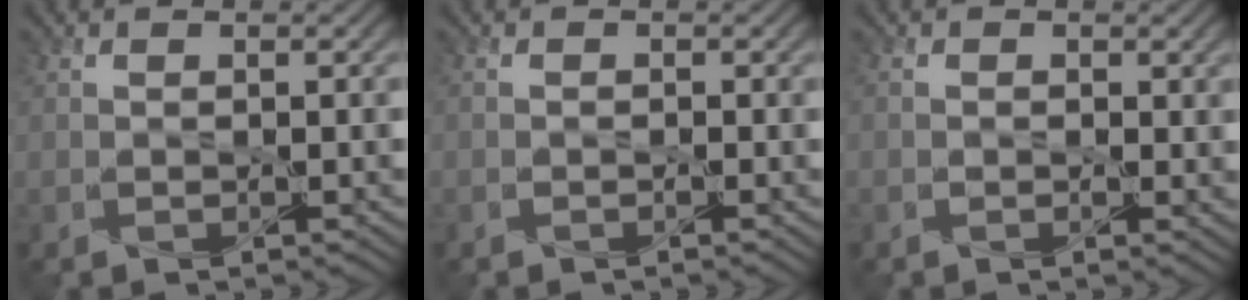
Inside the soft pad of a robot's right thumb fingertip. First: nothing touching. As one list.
[{"total": 0.6, "force": [-0.5, 0.4, 0.1], "torque": [-0.001, 0.001, -0.012]}, {"total": 2.0, "force": [0.3, 1.5, 1.3], "torque": [-0.023, -0.002, 0.001]}]